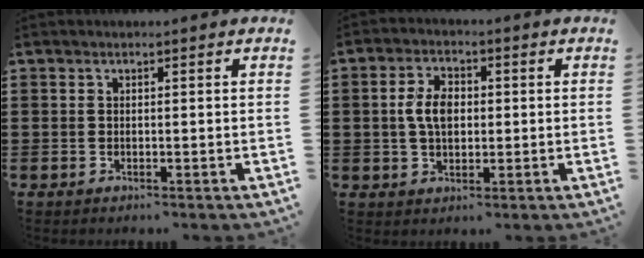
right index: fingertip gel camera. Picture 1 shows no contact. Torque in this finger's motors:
{"motor_torque": [0.83, 0.30, 0.33, 0.07]}